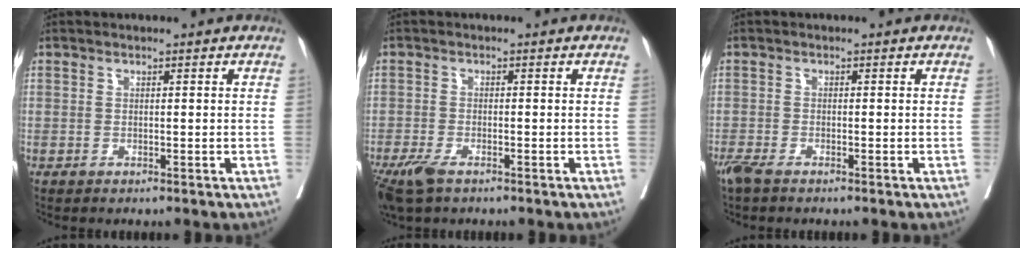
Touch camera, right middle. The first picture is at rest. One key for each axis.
{"total": 5.9, "fx": -4.1, "fy": 2.1, "fz": 3.7, "tx": -0.074, "ty": -0.012, "tz": -0.074}
{"total": 2.8, "fx": -2.2, "fy": 0.5, "fz": 1.6, "tx": -0.038, "ty": -0.011, "tz": -0.044}